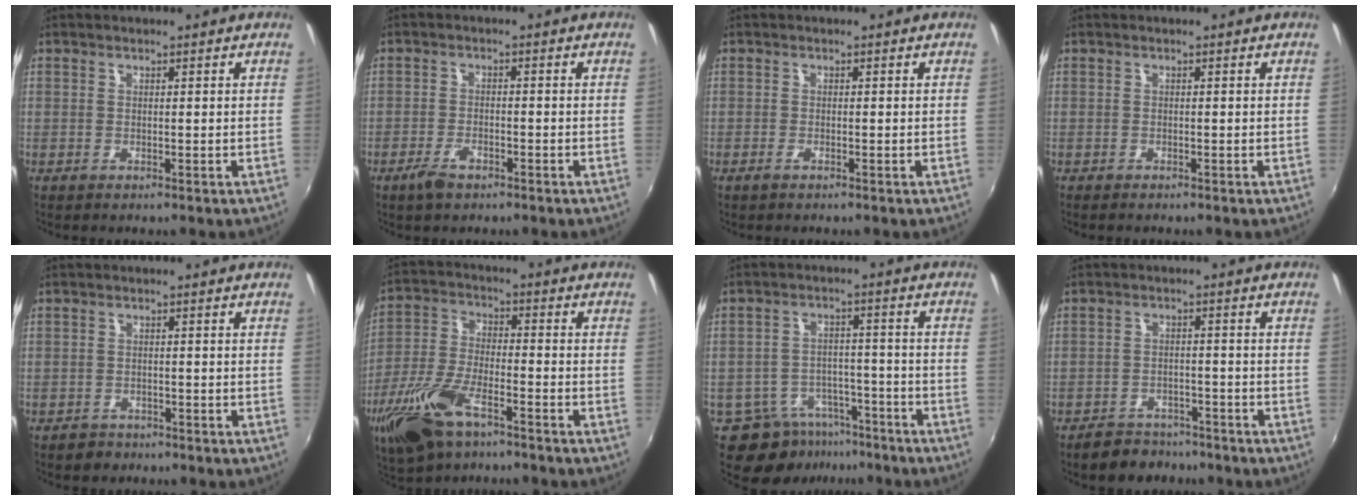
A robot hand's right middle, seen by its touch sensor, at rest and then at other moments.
{"total": 4.0, "force": [-2.8, 1.6, 2.4], "torque": [-0.063, -0.005, -0.053]}
{"total": 1.1, "force": [-0.8, 0.2, 0.7], "torque": [-0.017, -0.003, -0.017]}
{"total": 0.8, "force": [-0.7, 0.3, 0.2], "torque": [-0.006, -0.004, -0.014]}
{"total": 2.6, "force": [-1.9, 1.8, 0.3], "torque": [-0.013, 0.000, -0.030]}
{"total": 14.3, "force": [-8.7, 5.7, 9.8], "torque": [-0.216, -0.025, -0.168]}
{"total": 9.5, "force": [-6.8, 5.9, 2.8], "torque": [-0.060, 0.018, -0.088]}
{"total": 7.2, "force": [-6.1, 3.7, 1.4], "torque": [-0.042, 0.010, -0.087]}